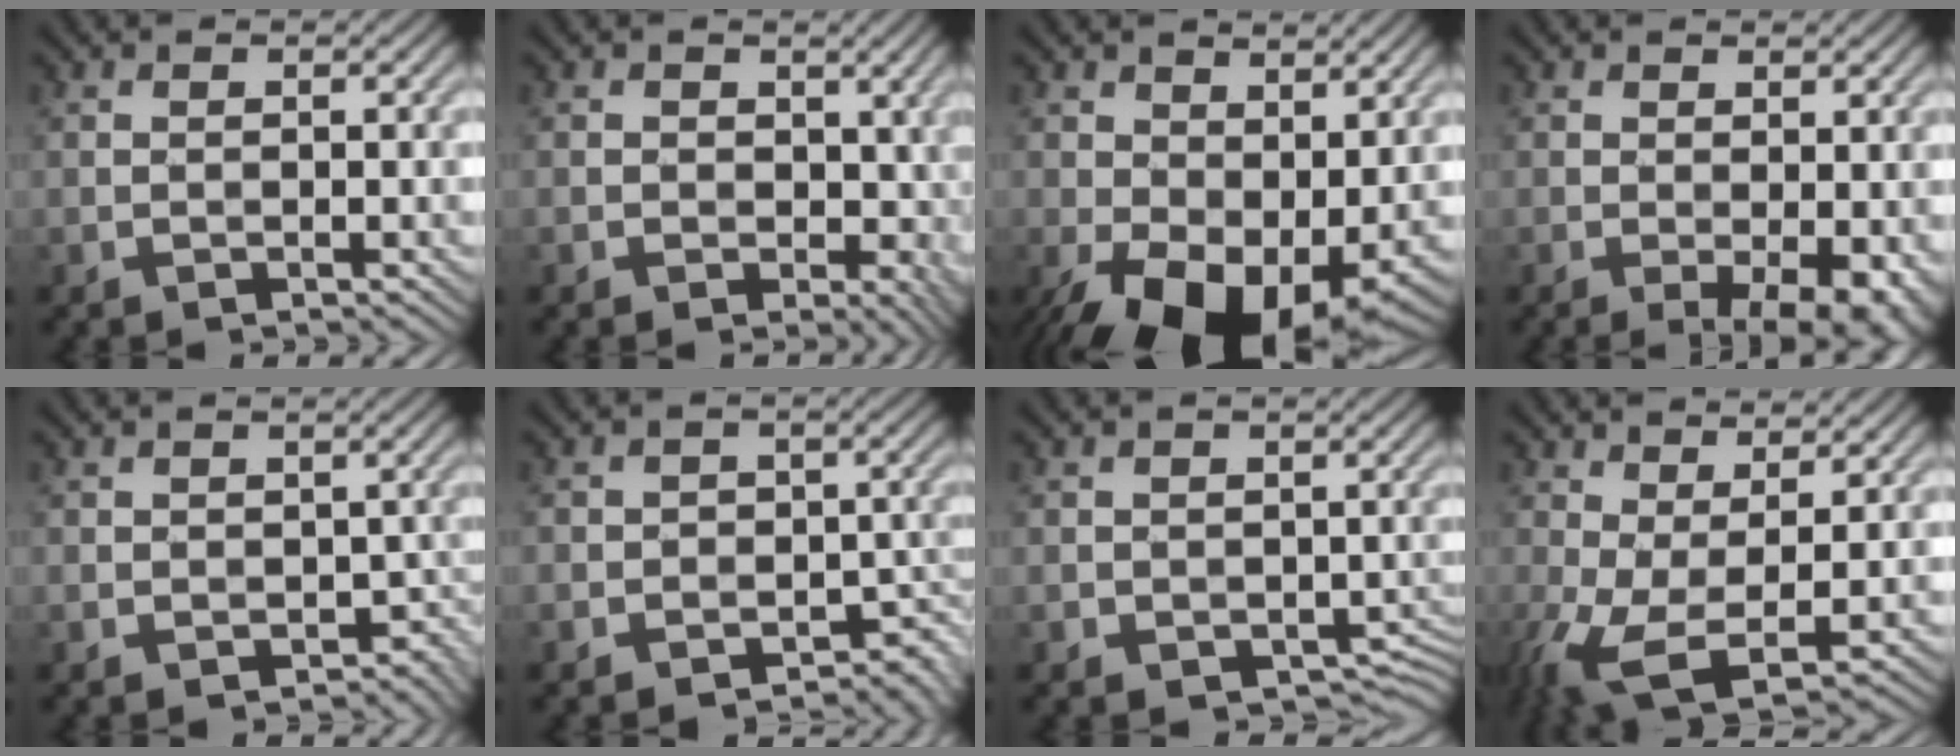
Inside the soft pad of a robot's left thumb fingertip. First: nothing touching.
{"total": 5.9, "force": [-0.4, 4.4, 4.0], "torque": [-0.046, -0.017, -0.002]}
{"total": 13.4, "force": [-2.8, 8.2, 10.2], "torque": [-0.189, -0.032, -0.024]}
{"total": 4.6, "force": [-1.2, 1.7, 4.1], "torque": [-0.057, -0.005, -0.011]}
{"total": 3.6, "force": [-2.1, 2.9, 0.8], "torque": [0.001, 0.009, -0.021]}
{"total": 5.4, "force": [-4.0, 3.3, 1.2], "torque": [0.000, 0.013, -0.053]}
{"total": 3.7, "force": [-1.7, 3.2, 0.7], "torque": [-0.005, 0.003, -0.023]}
{"total": 7.1, "force": [-1.4, 3.4, 6.1], "torque": [-0.150, -0.011, -0.028]}